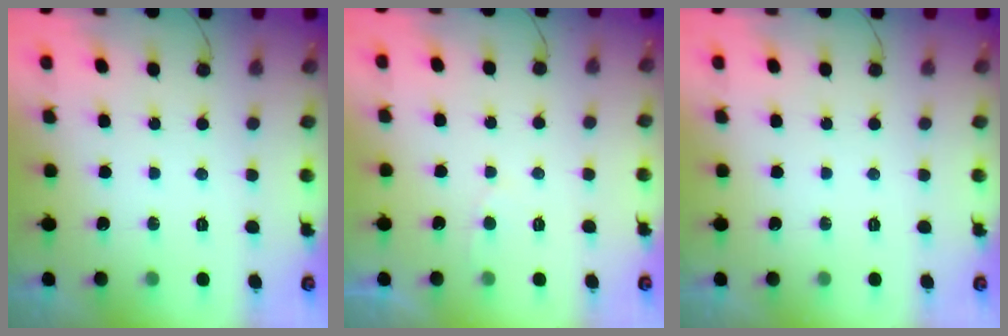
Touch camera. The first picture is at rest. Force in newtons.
{"total": 2.2, "press": 2.2, "slide": 0.2}
{"total": 0.0}